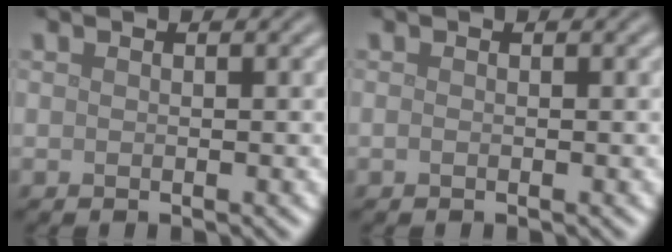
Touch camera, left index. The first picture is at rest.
{"total": 0.0}